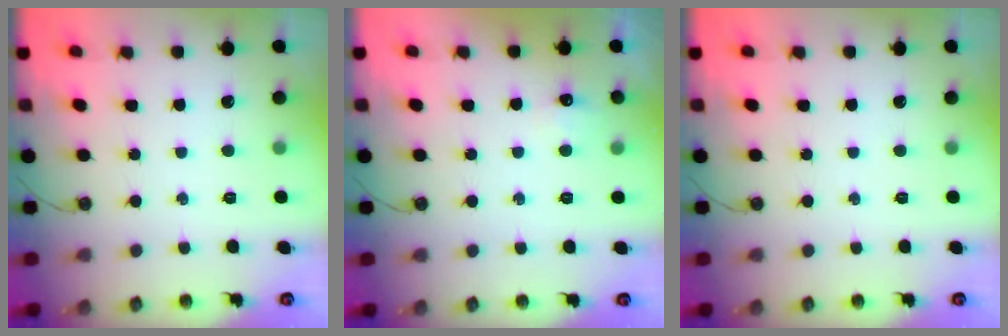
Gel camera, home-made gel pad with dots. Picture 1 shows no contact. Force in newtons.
{"total": 4.0, "press": 4.0, "slide": 0.7}
{"total": 0.0}